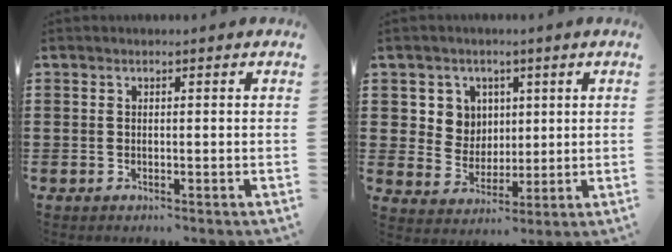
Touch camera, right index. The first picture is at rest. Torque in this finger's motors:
{"motor_torque": [0.19, 0.03, 0.37, 0.04]}